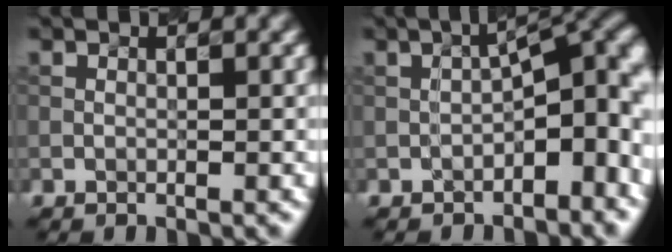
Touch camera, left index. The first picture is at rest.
{"total": 5.8, "force": [-1.3, 2.3, 5.2], "torque": [-0.069, 0.020, -0.019]}